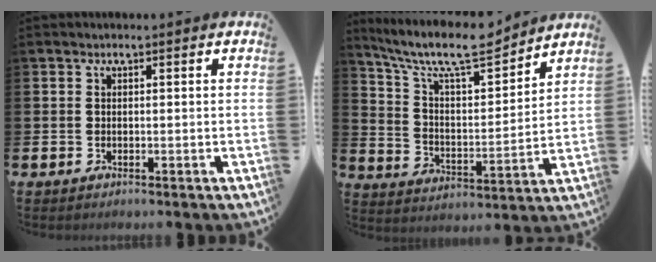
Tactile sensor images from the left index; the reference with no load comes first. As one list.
[{"total": 10.3, "force": [9.1, 2.1, 4.3], "torque": [-0.109, -0.063, 0.154]}]